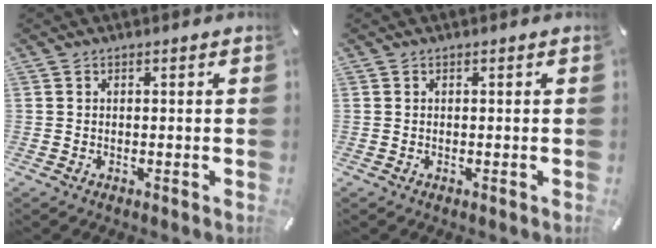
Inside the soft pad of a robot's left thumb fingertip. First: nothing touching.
{"total": 0.0}